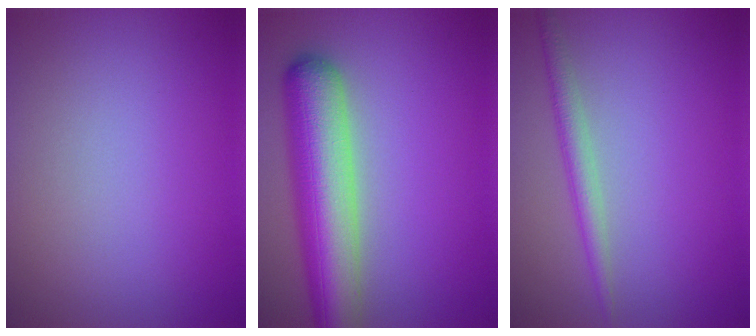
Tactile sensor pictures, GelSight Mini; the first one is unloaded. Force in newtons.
{"total": 8.6, "press": 8.6, "slide": 0.3}
{"total": 2.1, "press": 2.1, "slide": 0.0}